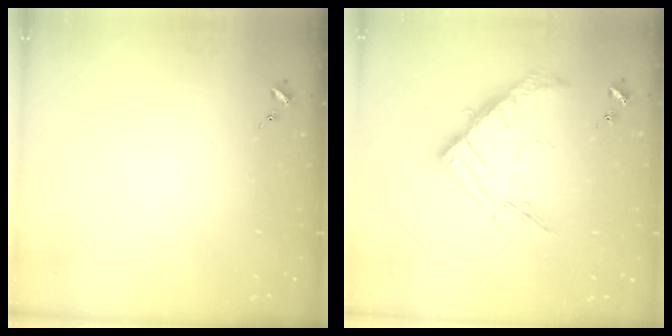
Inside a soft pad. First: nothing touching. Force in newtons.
{"total": 15.4, "press": 15.3, "slide": 1.8}